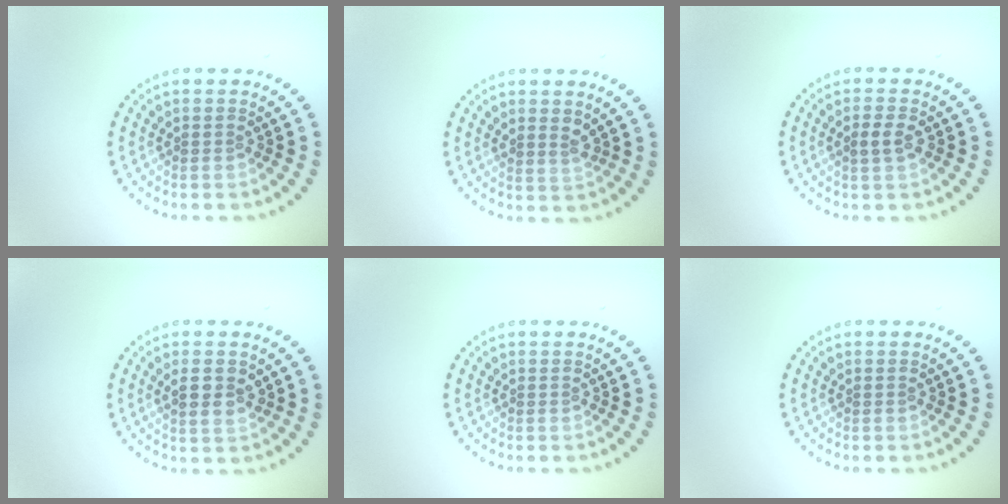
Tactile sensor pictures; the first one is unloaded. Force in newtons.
{"total": 1.4, "press": 1.1, "slide": 0.8}
{"total": 1.9, "press": 1.8, "slide": 0.4}
{"total": 2.6, "press": 2.5, "slide": 0.7}
{"total": 0.0}
{"total": 0.0}